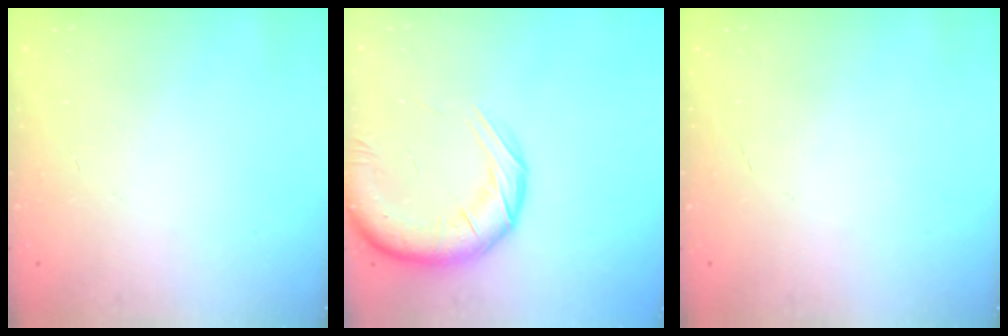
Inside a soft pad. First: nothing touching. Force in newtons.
{"total": 15.8, "press": 15.3, "slide": 3.9}
{"total": 0.0}